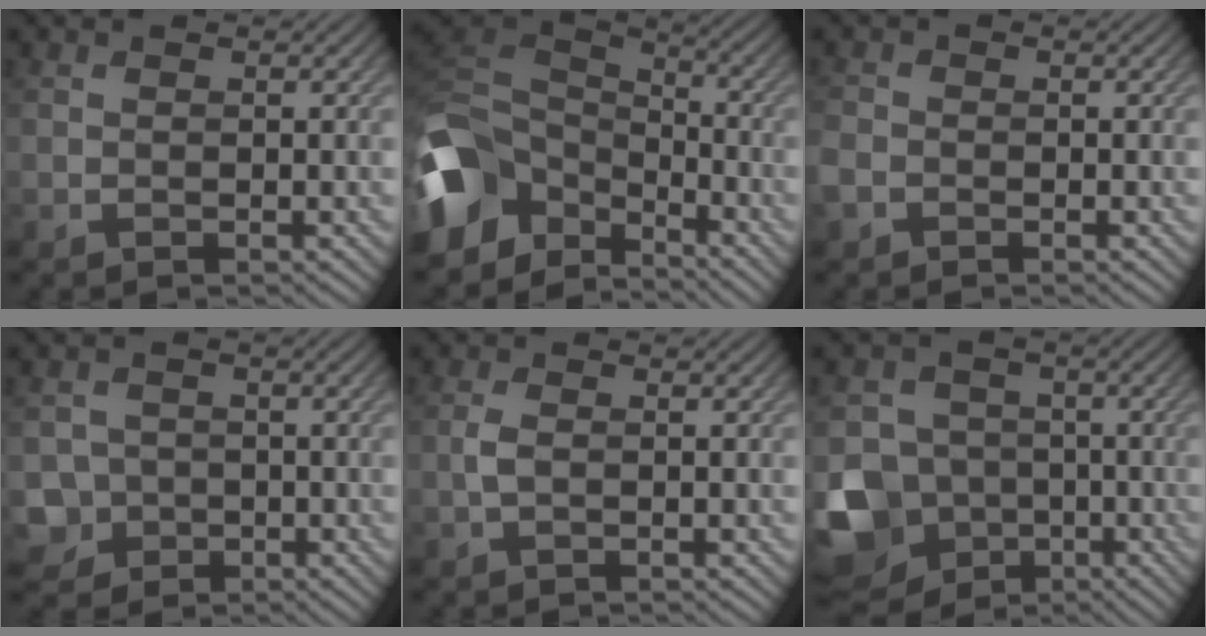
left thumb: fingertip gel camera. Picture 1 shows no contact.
{"total": 12.1, "force": [-5.9, 8.3, 6.6], "torque": [-0.191, -0.008, -0.118]}
{"total": 2.2, "force": [-1.3, 1.6, 0.8], "torque": [-0.024, -0.005, -0.035]}
{"total": 4.9, "force": [-2.1, 4.4, 1.0], "torque": [-0.023, -0.006, -0.051]}
{"total": 1.5, "force": [-0.3, 0.8, 1.2], "torque": [-0.033, 0.002, -0.010]}
{"total": 14.4, "force": [-7.0, 11.7, 4.6], "torque": [-0.138, -0.043, -0.127]}